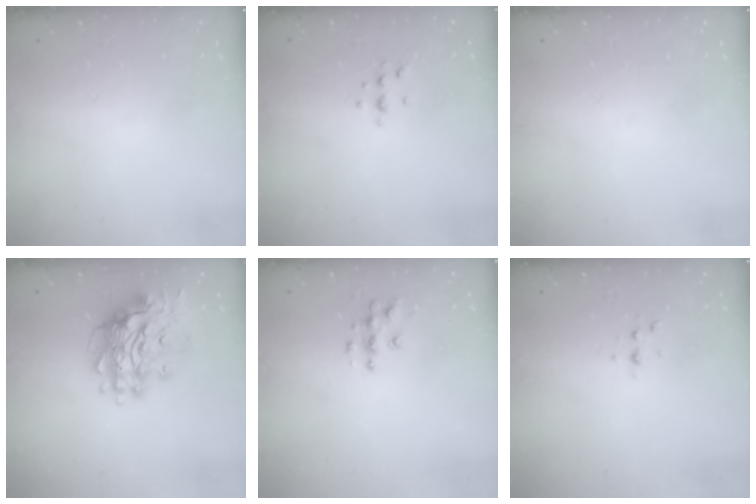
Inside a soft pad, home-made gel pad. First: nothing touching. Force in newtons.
{"total": 3.8, "press": 3.6, "slide": 1.1}
{"total": 0.0}
{"total": 17.5, "press": 17.4, "slide": 1.7}
{"total": 5.9, "press": 5.9, "slide": 0.2}
{"total": 3.6, "press": 3.1, "slide": 1.7}